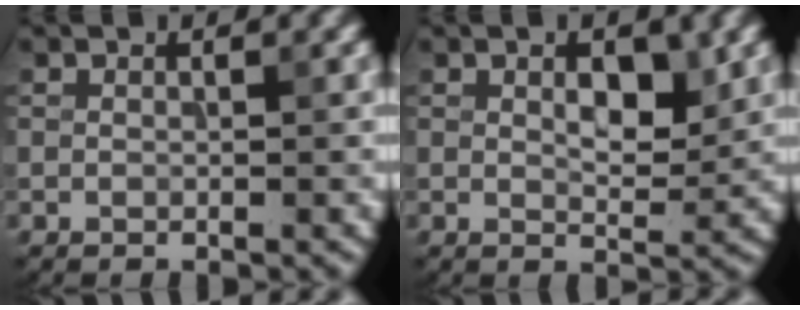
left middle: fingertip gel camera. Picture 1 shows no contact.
{"total": 3.1, "force": [1.0, 1.4, 2.6], "torque": [-0.036, -0.003, 0.019]}